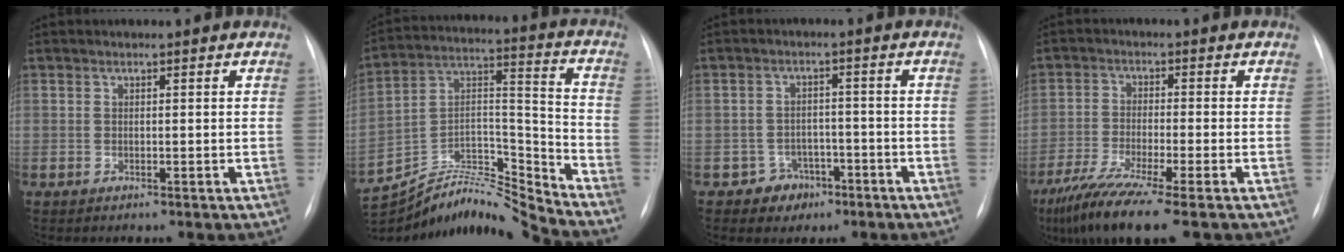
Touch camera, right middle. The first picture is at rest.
{"total": 18.0, "force": [-17.7, -1.2, 2.6], "torque": [-0.049, 0.055, -0.310]}
{"total": 3.8, "force": [-2.1, 3.1, 0.7], "torque": [0.001, 0.013, -0.025]}
{"total": 10.5, "force": [-7.3, -0.1, 7.6], "torque": [-0.136, -0.031, -0.125]}